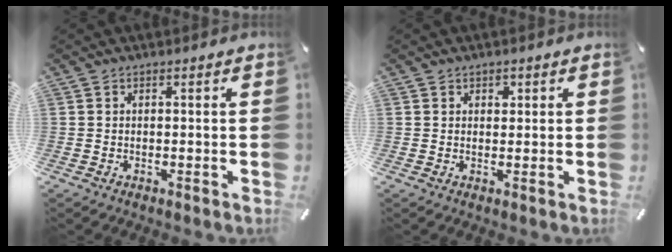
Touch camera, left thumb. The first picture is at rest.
{"total": 1.3, "force": [0.6, 1.1, 0.4], "torque": [0.007, -0.004, 0.007]}